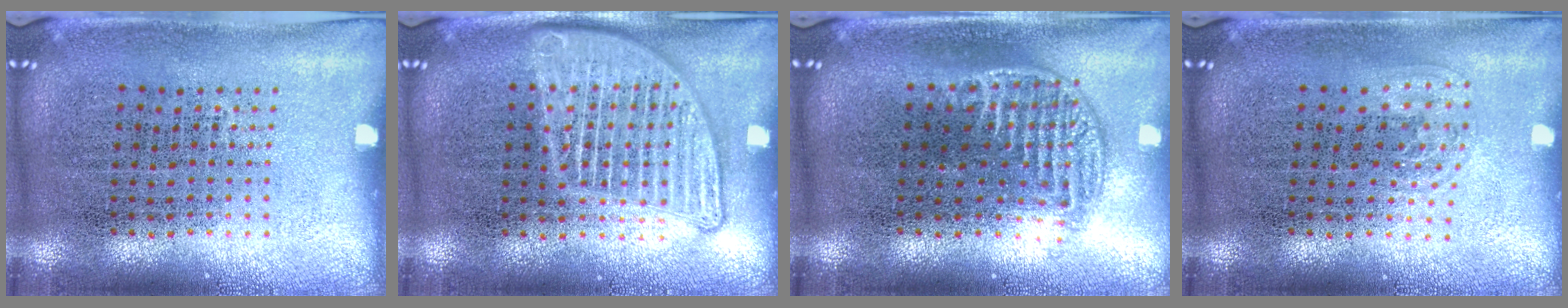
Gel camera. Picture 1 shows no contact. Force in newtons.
{"total": 3.0, "press": 3.0, "slide": 0.3}
{"total": 1.2, "press": 1.0, "slide": 0.6}
{"total": 0.9, "press": 0.7, "slide": 0.6}